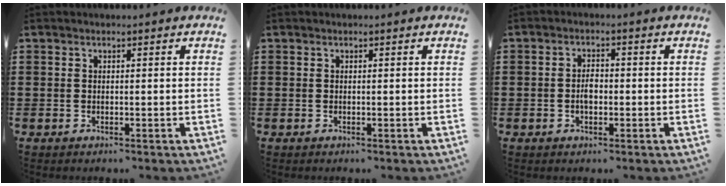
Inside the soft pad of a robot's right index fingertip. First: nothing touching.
{"total": 0.0}
{"total": 2.5, "force": [-0.4, 1.3, 2.1], "torque": [-0.039, 0.003, -0.009]}